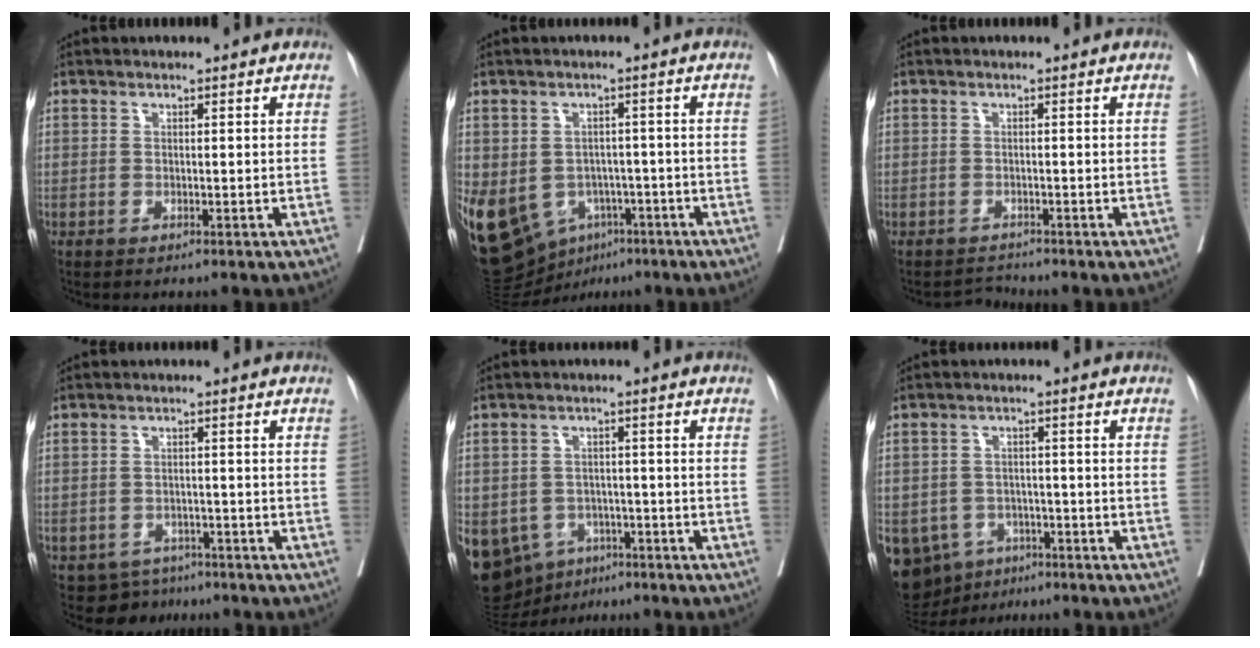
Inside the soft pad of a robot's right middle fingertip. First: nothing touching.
{"total": 18.5, "force": [-8.1, 13.7, 9.3], "torque": [-0.238, -0.001, -0.109]}
{"total": 1.3, "force": [-1.1, 0.0, -0.7], "torque": [0.013, -0.011, -0.017]}
{"total": 4.5, "force": [-3.5, 2.8, -0.1], "torque": [0.006, 0.007, -0.049]}
{"total": 19.4, "force": [-9.1, 15.0, 8.3], "torque": [-0.254, -0.003, -0.122]}
{"total": 15.3, "force": [-7.8, 11.9, 5.5], "torque": [-0.161, 0.005, -0.101]}